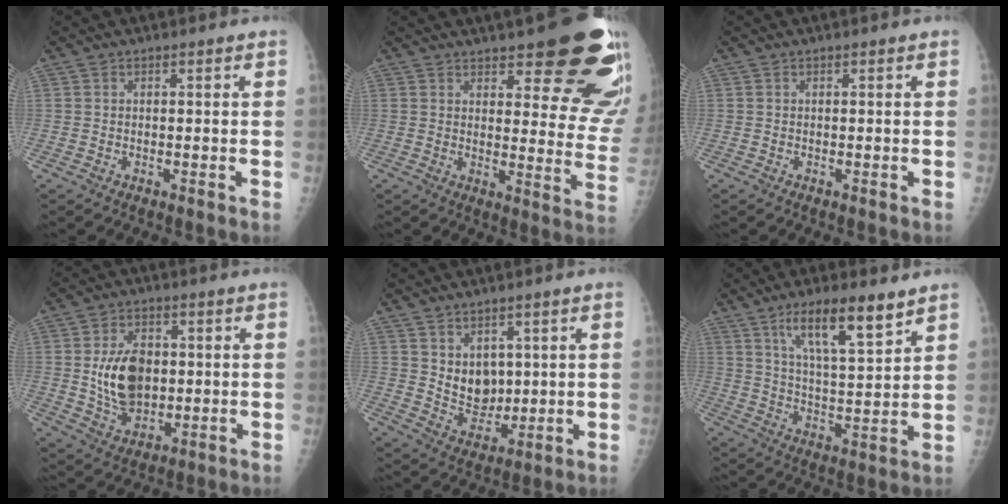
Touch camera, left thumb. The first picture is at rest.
{"total": 21.3, "force": [14.1, 6.3, 14.7], "torque": [-0.143, -0.077, 0.165]}
{"total": 0.0}
{"total": 11.3, "force": [0.5, 7.7, 8.2], "torque": [-0.114, -0.008, 0.018]}
{"total": 7.5, "force": [1.7, 5.7, 4.6], "torque": [-0.037, -0.022, 0.046]}
{"total": 12.3, "force": [7.6, 2.8, 9.2], "torque": [-0.144, -0.041, 0.135]}